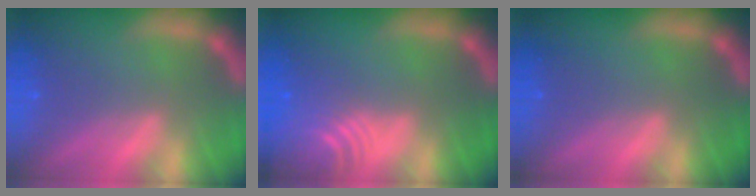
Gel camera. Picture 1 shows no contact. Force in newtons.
{"total": 7.5}
{"total": 0.0}